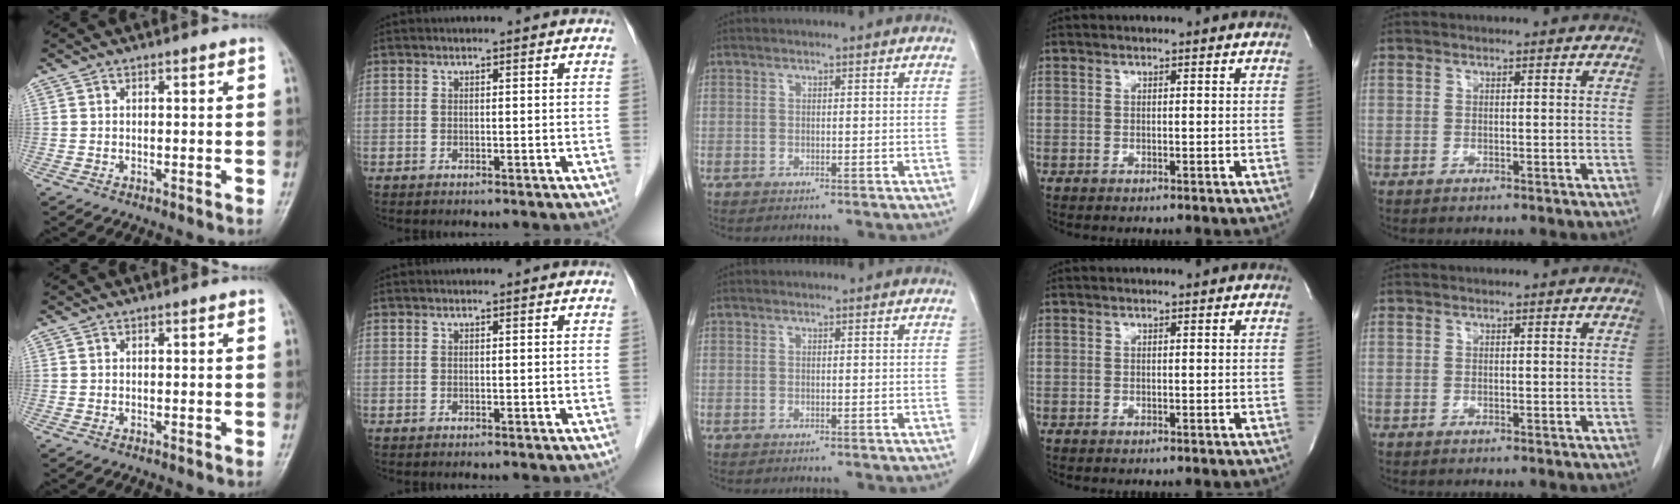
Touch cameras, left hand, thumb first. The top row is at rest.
{}